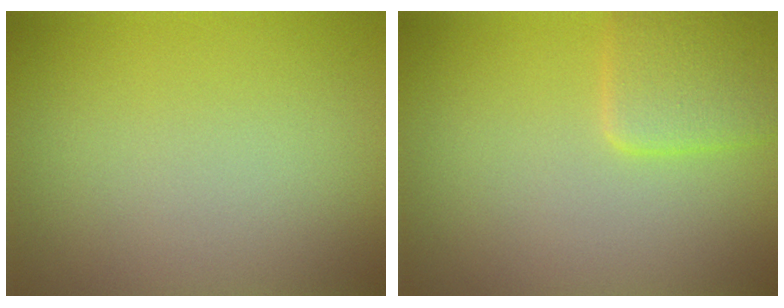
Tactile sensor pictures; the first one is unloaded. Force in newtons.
{"total": 2.9, "press": 2.9, "slide": 0.2}